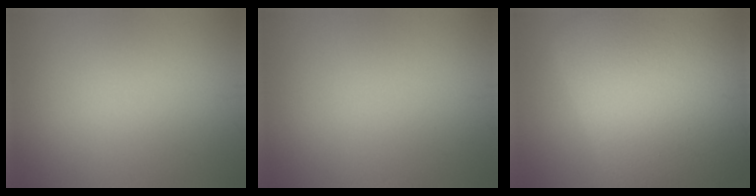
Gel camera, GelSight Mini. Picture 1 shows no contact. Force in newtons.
{"total": 0.0}
{"total": 17.0, "press": 17.0, "slide": 0.3}